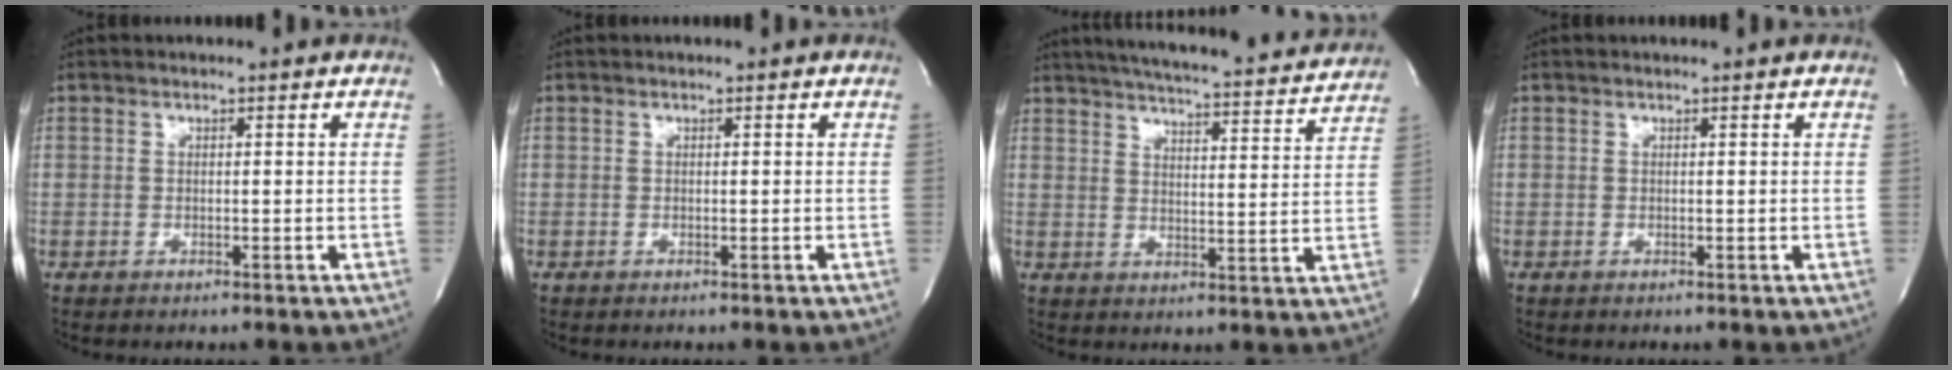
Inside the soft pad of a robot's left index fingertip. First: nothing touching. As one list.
[{"total": 0.0}, {"total": 22.4, "force": [20.6, 2.3, 8.5], "torque": [-0.136, -0.022, 0.260]}, {"total": 1.0, "force": [1.0, 0.0, 0.2], "torque": [-0.008, 0.006, 0.011]}]